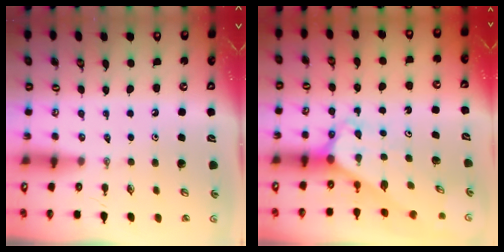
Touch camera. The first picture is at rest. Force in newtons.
{"total": 2.7, "press": 2.7, "slide": 0.1}